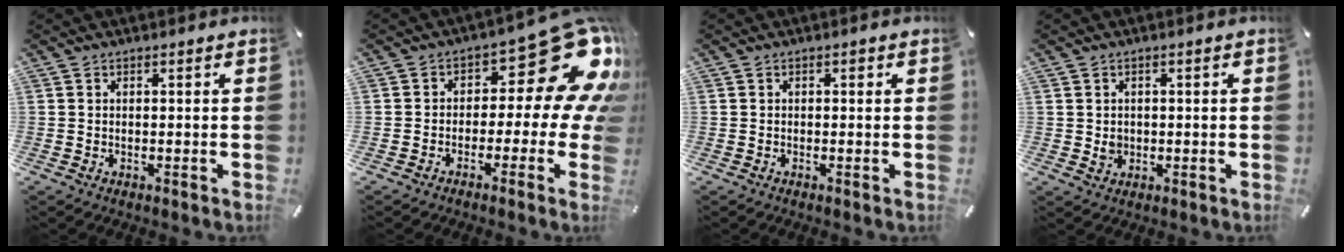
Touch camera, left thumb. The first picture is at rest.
{"total": 20.3, "force": [7.8, 9.8, 16.0], "torque": [-0.198, -0.050, 0.129]}
{"total": 0.8, "force": [-0.1, 0.7, 0.4], "torque": [-0.009, 0.005, -0.005]}
{"total": 2.8, "force": [-0.2, 2.7, 1.0], "torque": [-0.002, -0.003, -0.007]}